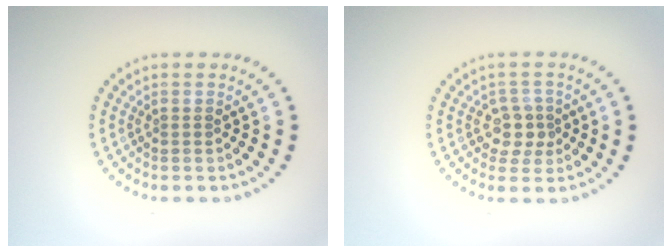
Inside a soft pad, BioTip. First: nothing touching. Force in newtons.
{"total": 2.4, "press": 2.1, "slide": 1.0}